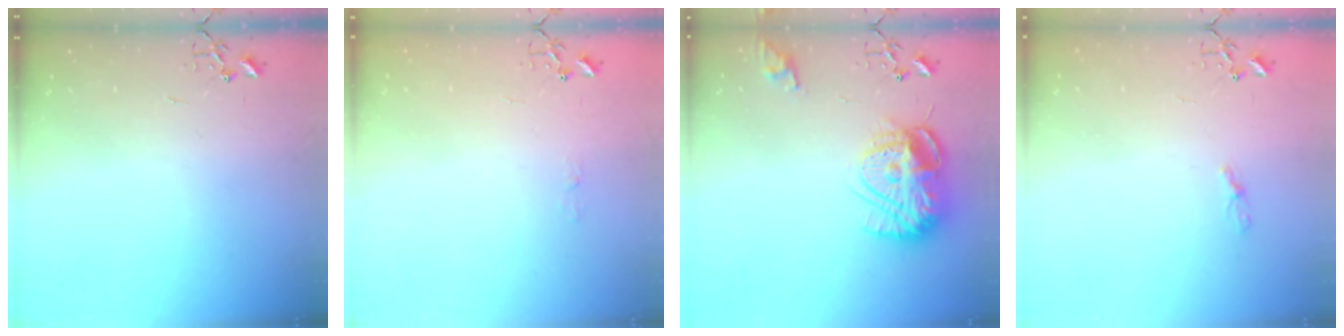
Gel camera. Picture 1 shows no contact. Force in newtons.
{"total": 3.6, "press": 3.6, "slide": 0.4}
{"total": 15.8, "press": 15.7, "slide": 1.4}
{"total": 4.4, "press": 4.4, "slide": 0.6}